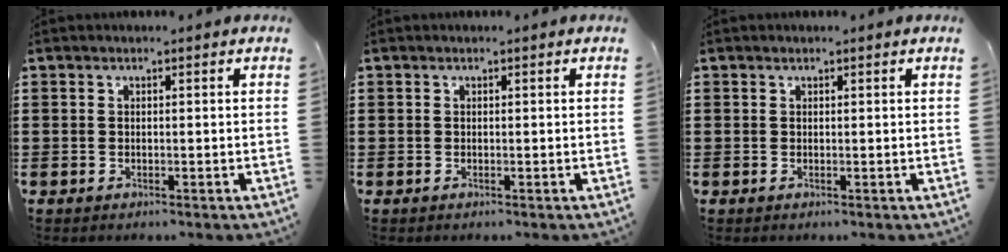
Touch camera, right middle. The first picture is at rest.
{"total": 0.0}
{"total": 0.0}